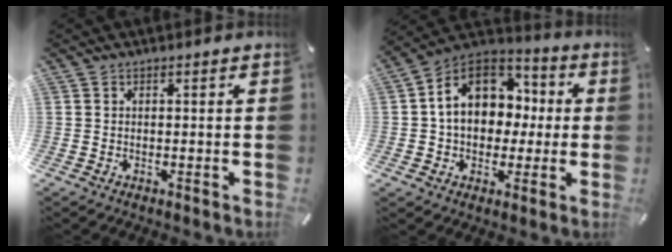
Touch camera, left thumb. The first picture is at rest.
{"total": 14.3, "force": [1.5, 11.8, 8.0], "torque": [-0.150, 0.004, 0.030]}